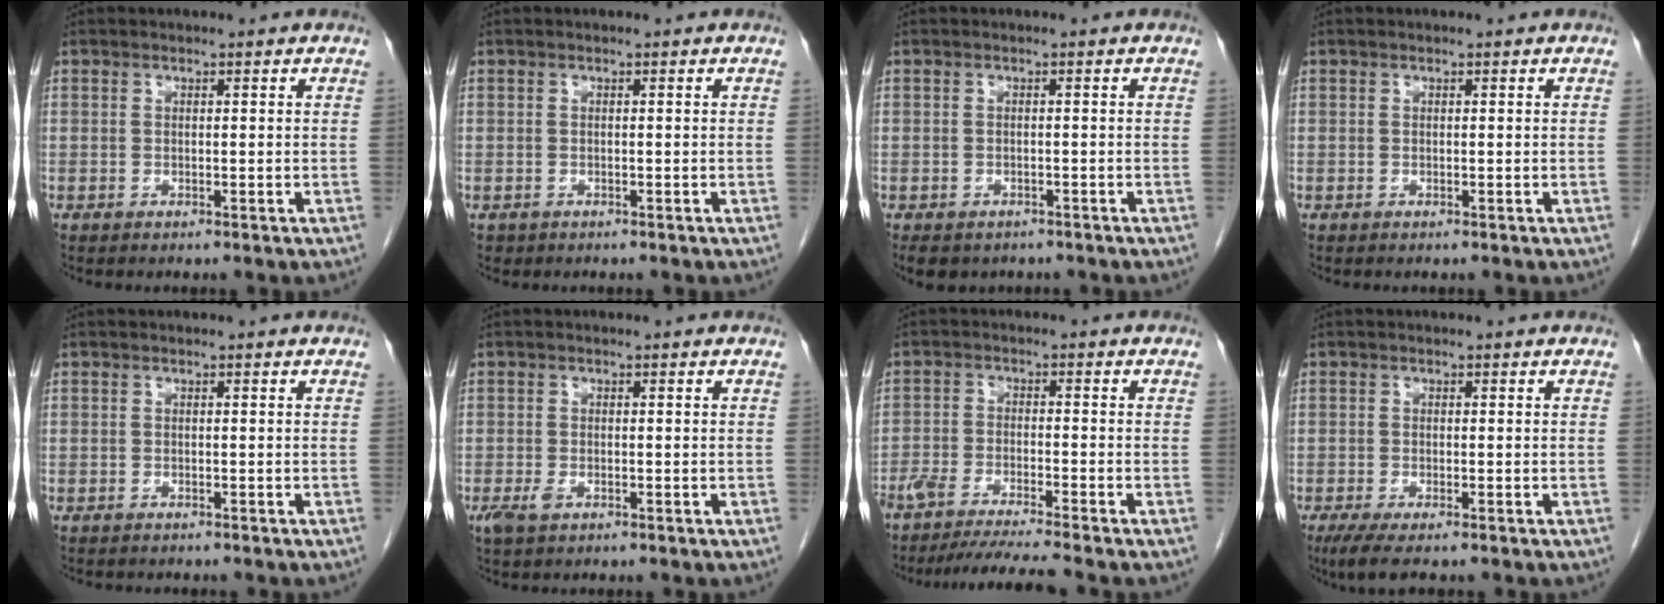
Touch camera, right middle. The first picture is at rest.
{"total": 0.5, "force": [-0.3, 0.5, 0.0], "torque": [-0.010, 0.003, 0.000]}
{"total": 7.4, "force": [-5.2, 4.6, 2.4], "torque": [-0.051, -0.006, -0.065]}
{"total": 0.0}
{"total": 2.2, "force": [-1.9, 0.7, 0.7], "torque": [-0.015, -0.004, -0.020]}
{"total": 2.0, "force": [-1.0, 0.9, 1.5], "torque": [-0.035, -0.002, -0.013]}
{"total": 9.3, "force": [-8.4, -1.2, 4.0], "torque": [-0.054, -0.020, -0.138]}
{"total": 3.4, "force": [-2.3, 0.5, 2.4], "torque": [-0.046, -0.012, -0.041]}